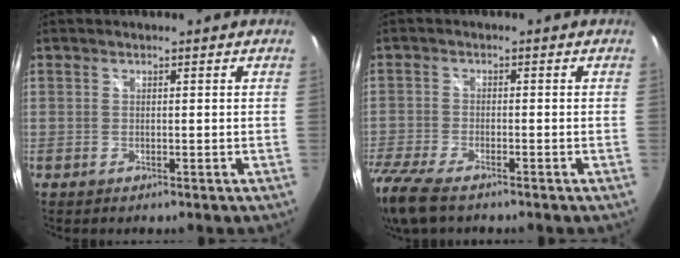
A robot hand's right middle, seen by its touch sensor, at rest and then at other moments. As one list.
[{"total": 10.4, "force": [-8.0, 2.6, 6.1], "torque": [-0.158, -0.045, -0.155]}]